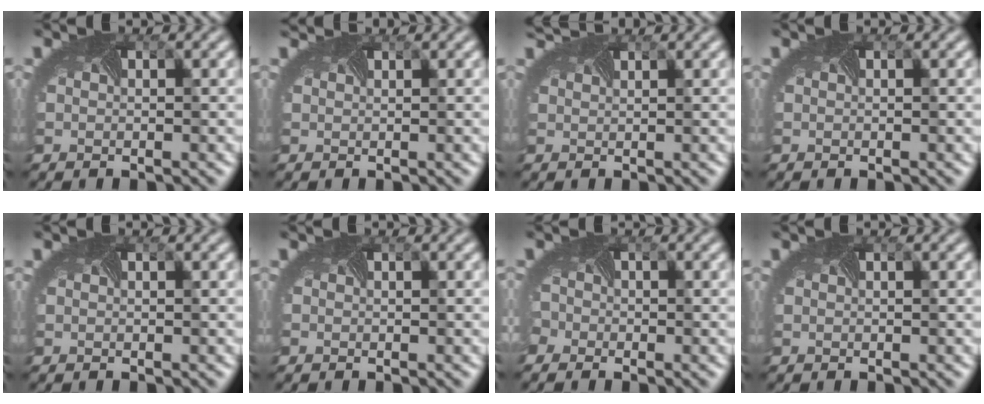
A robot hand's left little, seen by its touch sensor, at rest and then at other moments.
{"total": 1.6, "force": [1.5, -0.3, 0.1], "torque": [-0.008, 0.003, 0.019]}
{"total": 1.8, "force": [1.8, -0.3, 0.0], "torque": [-0.007, 0.006, 0.025]}
{"total": 0.0}
{"total": 0.0}
{"total": 0.0}
{"total": 3.5, "force": [-2.1, 2.5, 1.2], "torque": [-0.036, -0.004, -0.041]}
{"total": 0.0}